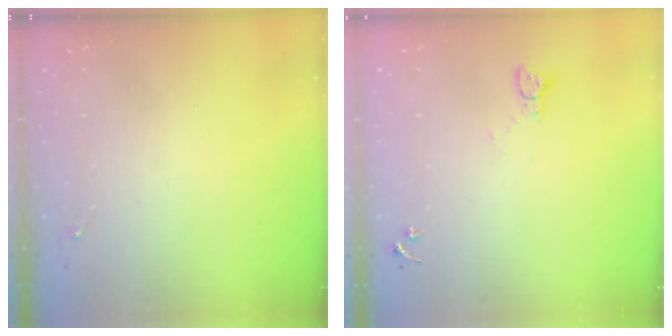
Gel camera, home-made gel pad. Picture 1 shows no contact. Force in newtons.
{"total": 3.3, "press": 3.3, "slide": 0.1}